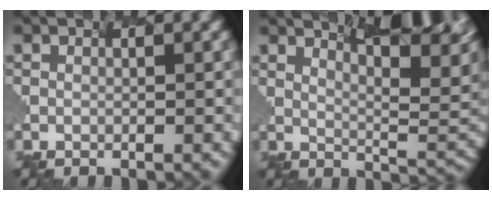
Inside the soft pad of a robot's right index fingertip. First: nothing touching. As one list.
[{"total": 9.7, "force": [5.4, 2.7, 7.6], "torque": [-0.094, 0.024, 0.094]}]